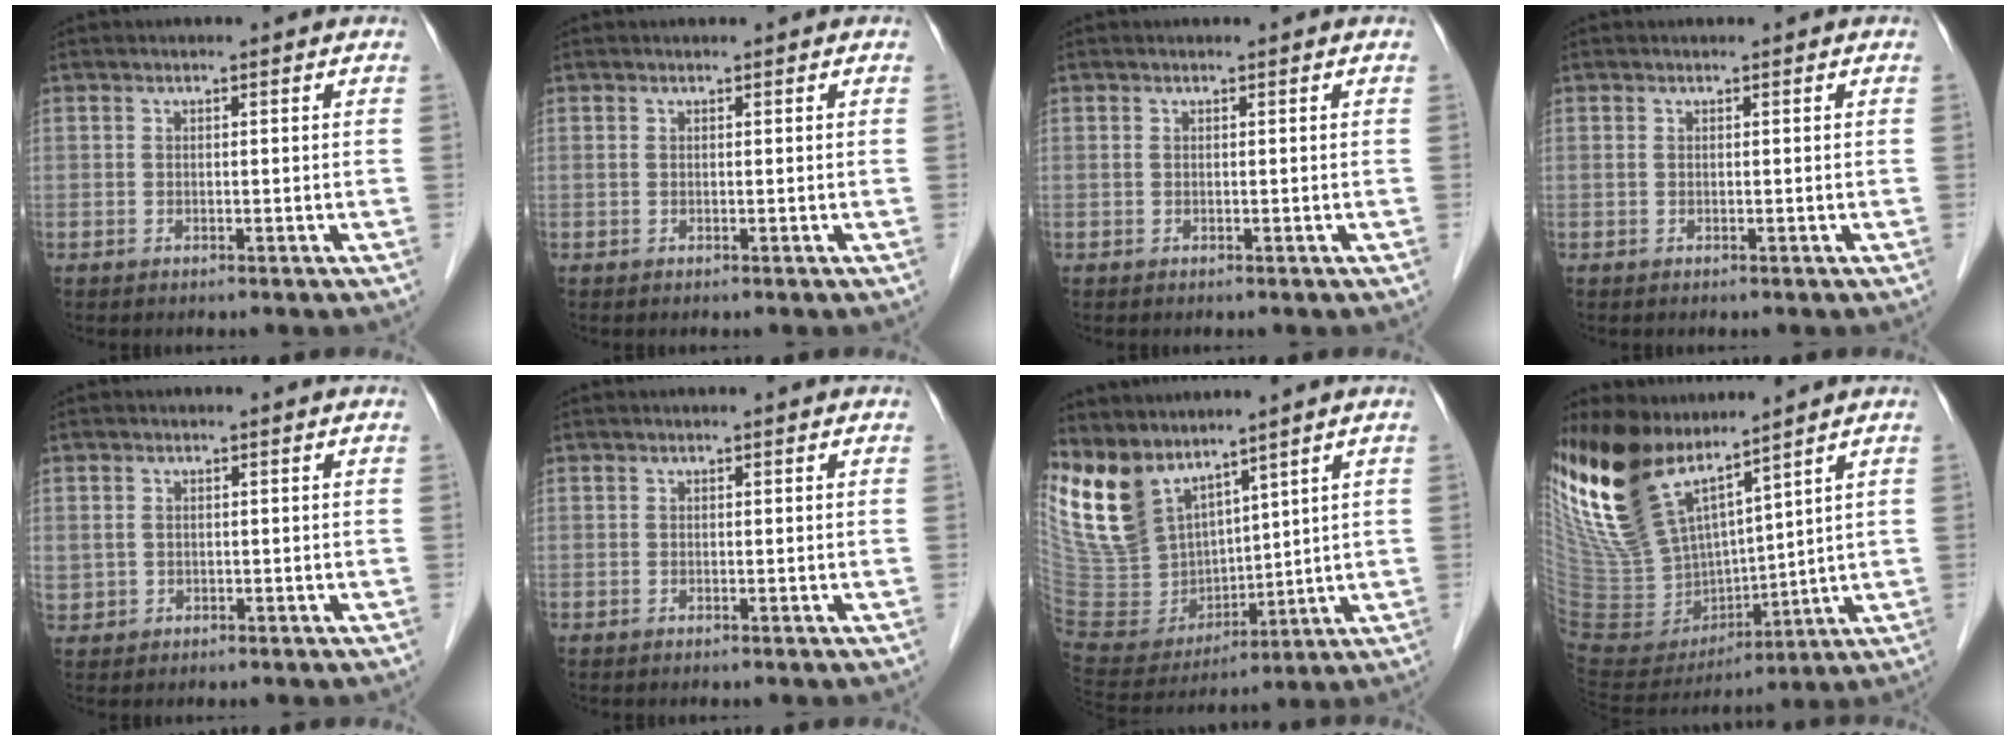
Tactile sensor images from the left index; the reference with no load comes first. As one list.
[{"total": 0.0}, {"total": 0.0}, {"total": 0.0}, {"total": 1.7, "force": [0.1, 1.6, 0.5], "torque": [-0.017, 0.005, 0.011]}, {"total": 0.0}, {"total": 14.1, "force": [11.2, 6.5, 5.6], "torque": [-0.138, 0.005, 0.242]}, {"total": 22.3, "force": [16.0, 8.3, 13.0], "torque": [-0.305, 0.010, 0.322]}]